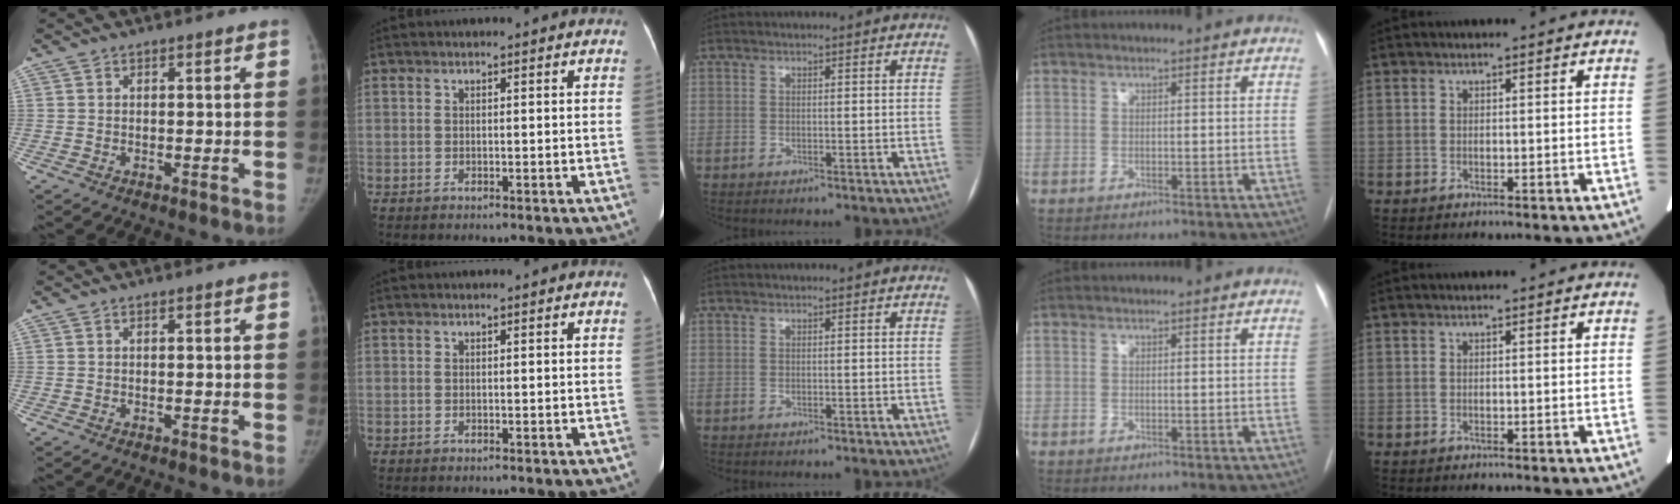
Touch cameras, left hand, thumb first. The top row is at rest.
{}